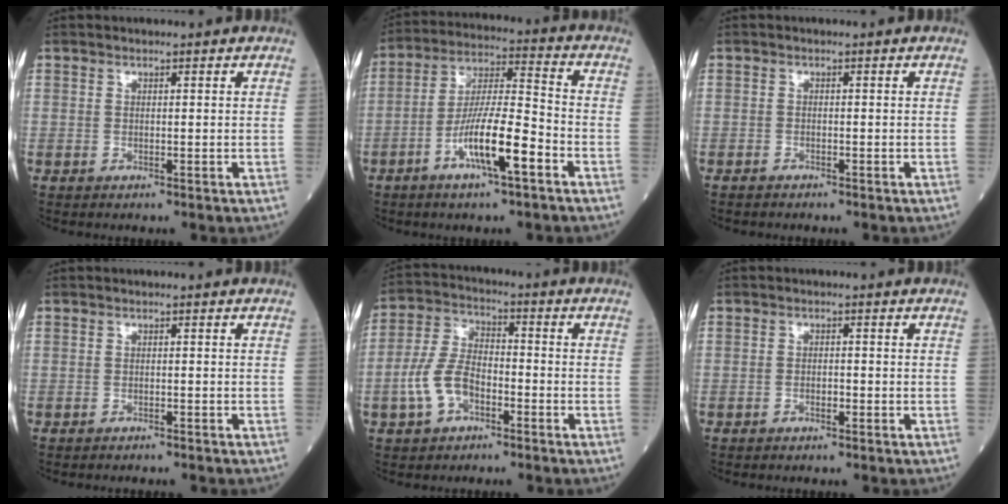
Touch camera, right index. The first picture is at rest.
{"total": 11.5, "force": [-5.1, 1.4, 10.2], "torque": [-0.186, 0.000, -0.094]}
{"total": 0.8, "force": [-0.8, 0.3, 0.0], "torque": [-0.005, 0.000, -0.015]}
{"total": 2.3, "force": [-2.2, 0.3, 0.6], "torque": [-0.011, -0.002, -0.026]}
{"total": 8.2, "force": [-3.3, 4.6, 5.9], "torque": [-0.139, 0.015, -0.068]}
{"total": 1.1, "force": [-0.7, 0.5, 0.7], "torque": [-0.012, 0.003, -0.012]}